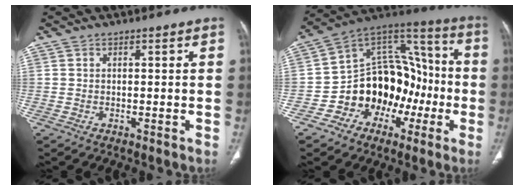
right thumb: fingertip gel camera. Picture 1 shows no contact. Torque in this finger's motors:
{"motor_torque": [1.90, 2.07, 1.04, -0.78, 0.26]}